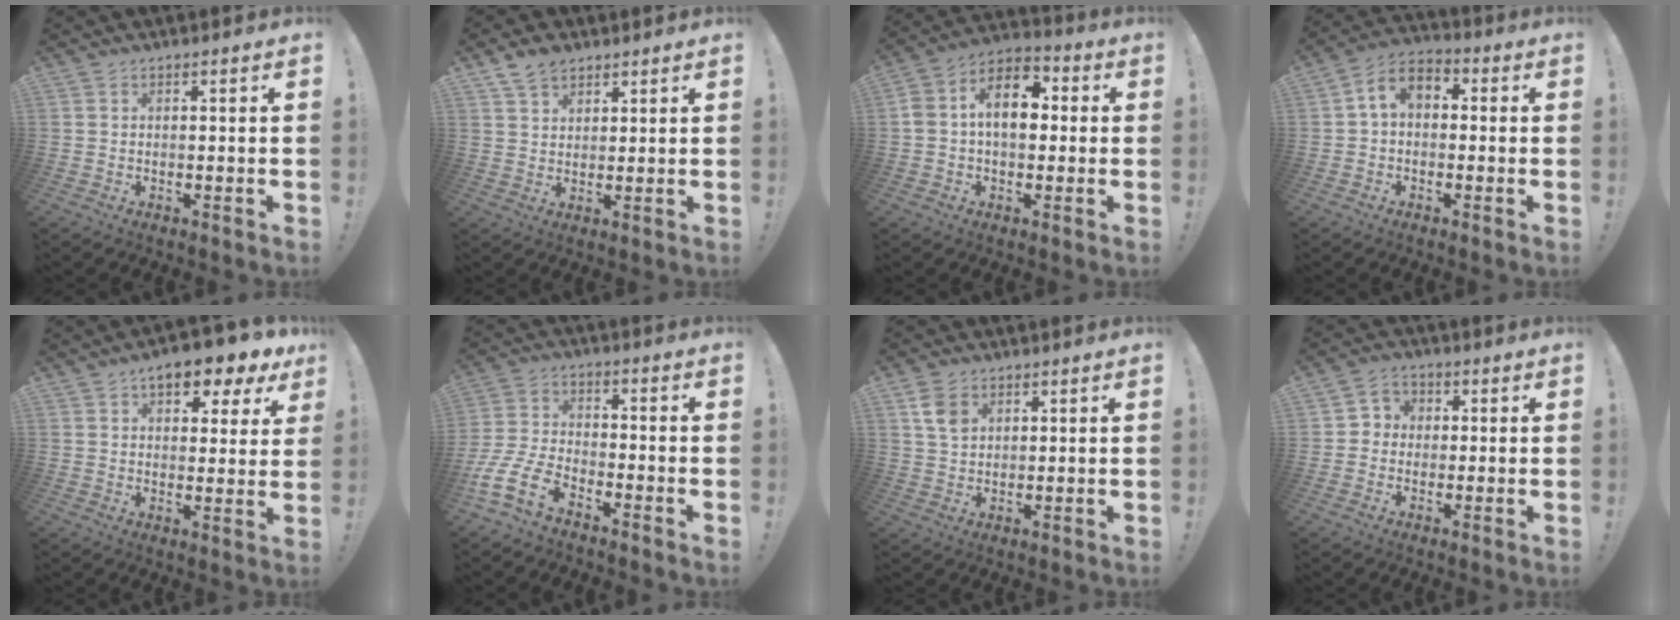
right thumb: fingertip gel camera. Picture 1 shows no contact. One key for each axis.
{"total": 5.6, "fx": 4.2, "fy": 3.1, "fz": 2.1, "tx": -0.032, "ty": -0.020, "tz": 0.078}
{"total": 12.8, "fx": 1.8, "fy": 8.4, "fz": 9.4, "tx": -0.156, "ty": 0.020, "tz": 0.038}
{"total": 6.6, "fx": 0.4, "fy": 4.5, "fz": 4.7, "tx": -0.095, "ty": 0.012, "tz": 0.013}
{"total": 9.2, "fx": 5.6, "fy": 4.0, "fz": 6.0, "tx": -0.080, "ty": -0.032, "tz": 0.097}
{"total": 11.6, "fx": -7.5, "fy": 6.0, "fz": 6.5, "tx": -0.134, "ty": 0.037, "tz": -0.135}
{"total": 6.0, "fx": 2.6, "fy": 4.2, "fz": 3.4, "tx": -0.052, "ty": -0.003, "tz": 0.052}
{"total": 4.5, "fx": -0.5, "fy": 4.3, "fz": 1.2, "tx": -0.025, "ty": 0.016, "tz": -0.007}